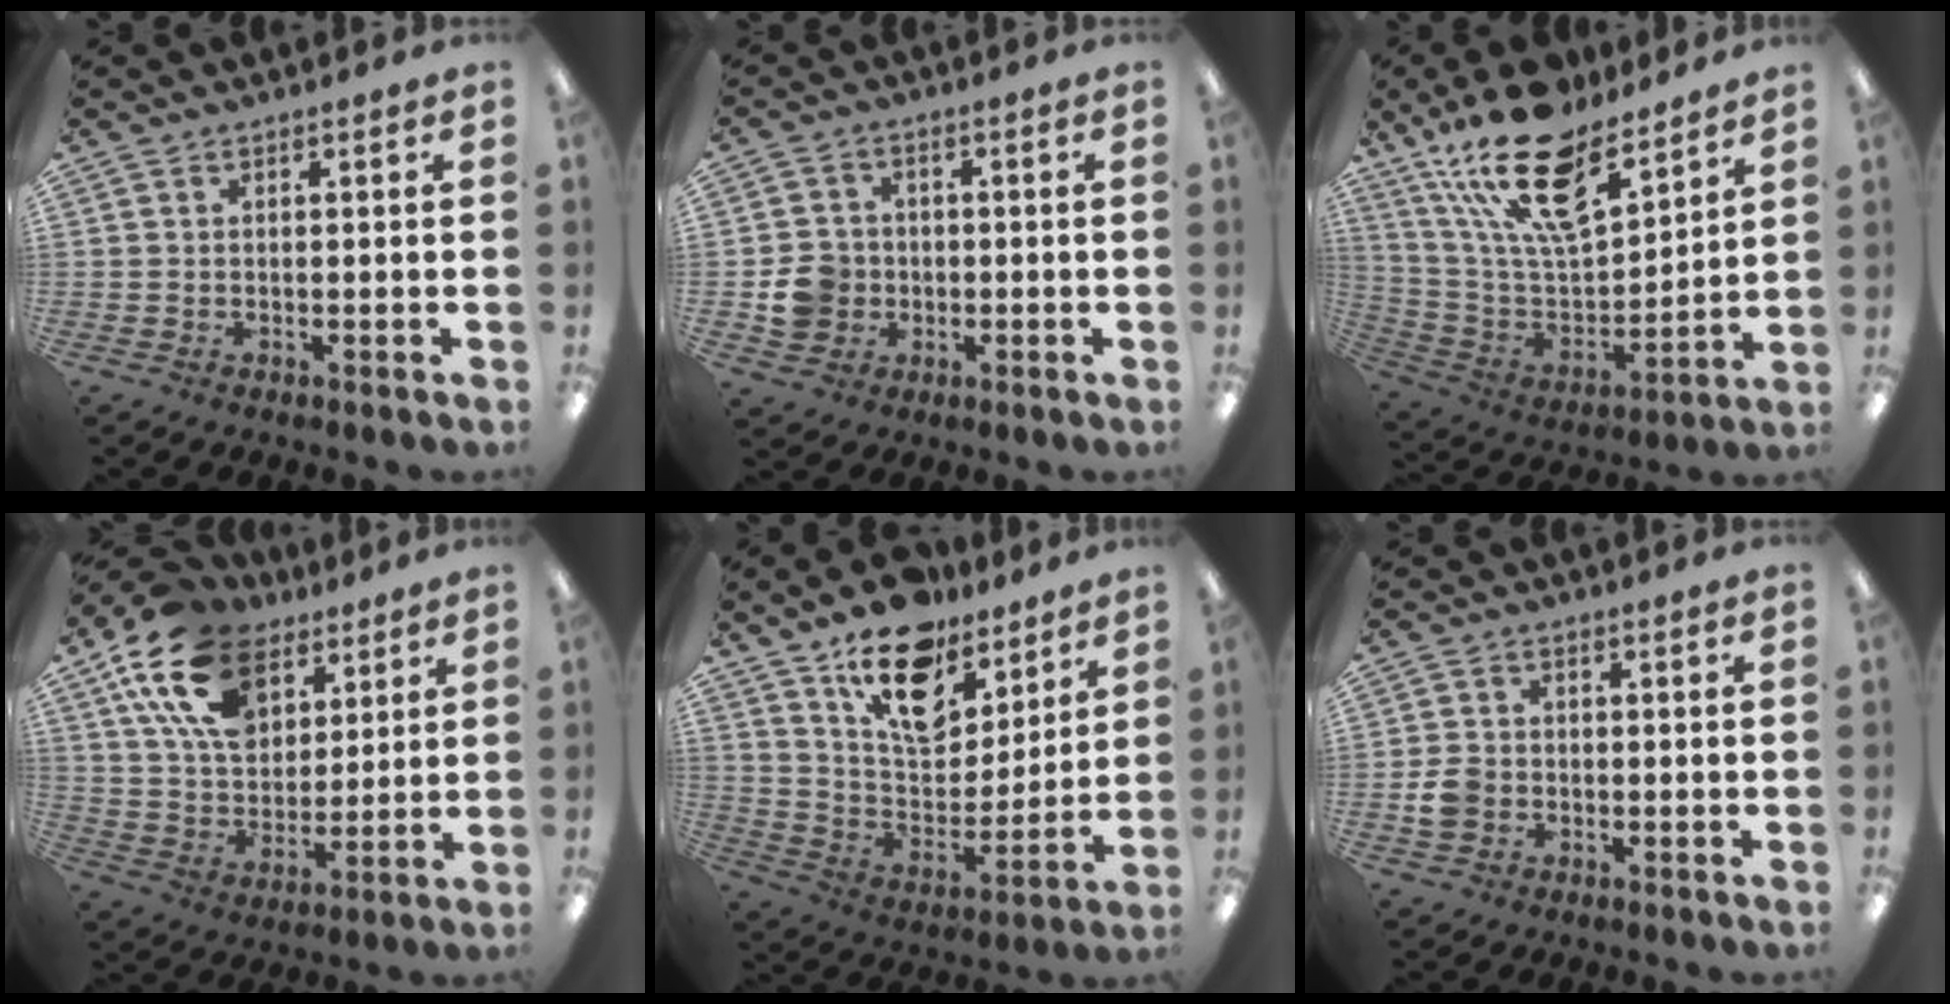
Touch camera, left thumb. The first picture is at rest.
{"total": 6.7, "force": [-1.2, 6.3, 2.2], "torque": [-0.041, 0.011, -0.021]}
{"total": 22.2, "force": [15.3, 9.3, 13.1], "torque": [-0.238, -0.084, 0.273]}
{"total": 18.4, "force": [10.1, 11.5, 10.2], "torque": [-0.194, -0.027, 0.187]}
{"total": 17.5, "force": [11.9, 9.6, 8.5], "torque": [-0.136, -0.072, 0.212]}
{"total": 4.5, "force": [-1.1, 3.7, 2.3], "torque": [-0.037, 0.004, -0.022]}